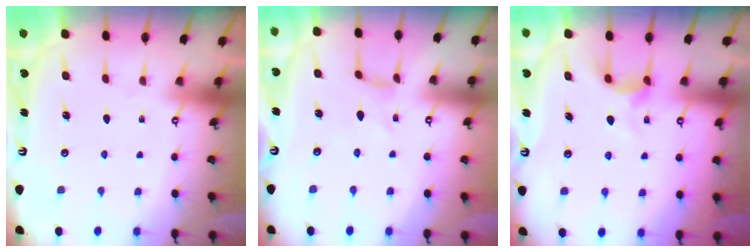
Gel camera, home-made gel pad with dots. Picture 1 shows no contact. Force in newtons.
{"total": 0.0}
{"total": 4.3, "press": 4.3, "slide": 0.6}